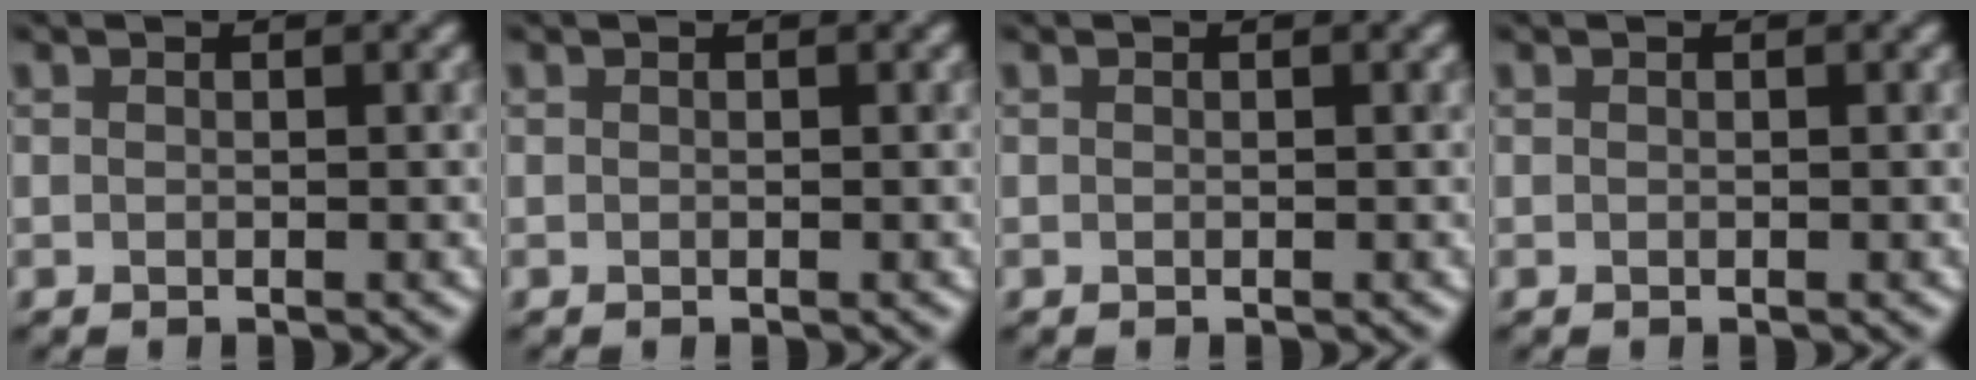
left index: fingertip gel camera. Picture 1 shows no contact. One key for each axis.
{"total": 0.0}
{"total": 0.0}
{"total": 0.0}